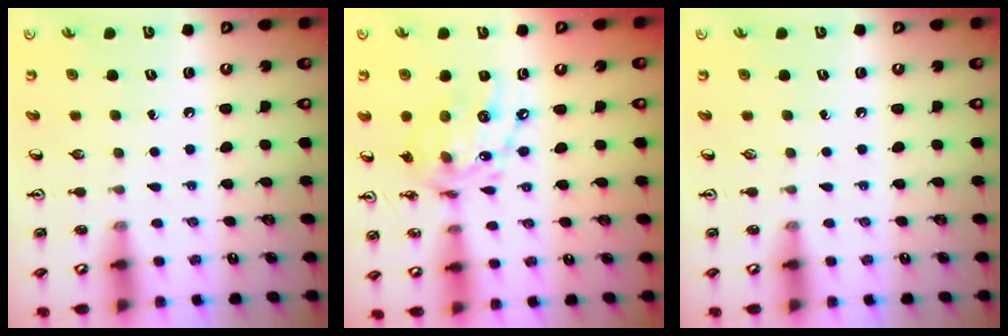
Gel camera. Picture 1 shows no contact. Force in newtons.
{"total": 14.8, "press": 14.8, "slide": 1.0}
{"total": 0.0}